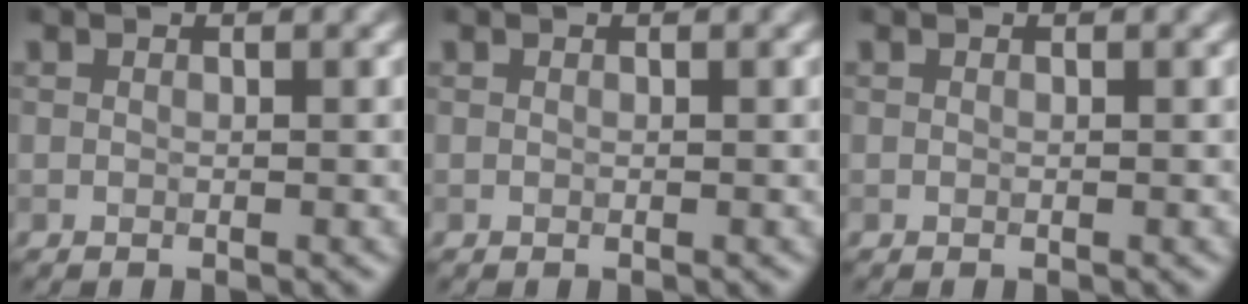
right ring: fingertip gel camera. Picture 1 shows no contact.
{"total": 0.0}
{"total": 0.0}